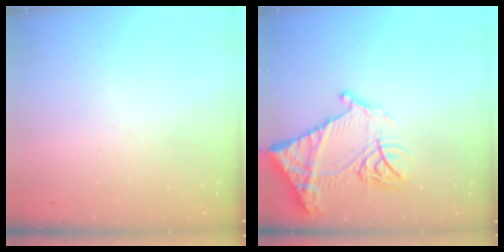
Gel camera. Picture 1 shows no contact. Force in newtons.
{"total": 16.9, "press": 16.8, "slide": 1.5}